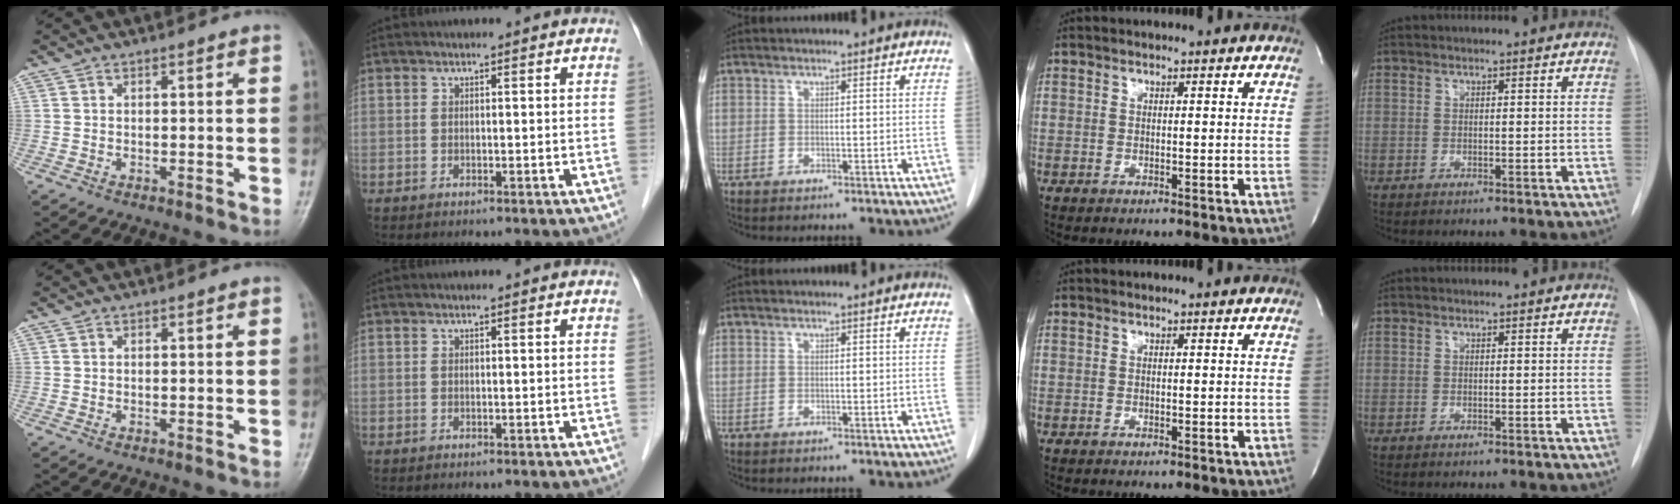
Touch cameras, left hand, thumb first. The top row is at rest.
{}